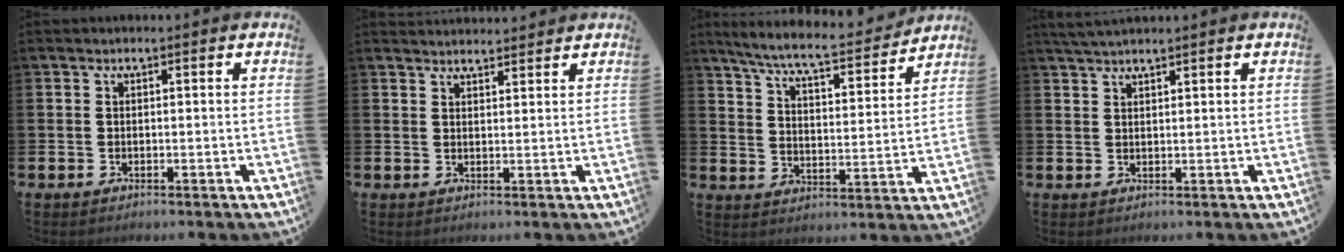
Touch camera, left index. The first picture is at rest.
{"total": 2.4, "force": [2.4, 0.4, 0.0], "torque": [-0.007, -0.011, 0.044]}
{"total": 7.2, "force": [6.5, 0.6, 2.9], "torque": [-0.080, -0.046, 0.109]}
{"total": 2.4, "force": [2.3, 0.2, 0.7], "torque": [-0.020, -0.002, 0.043]}